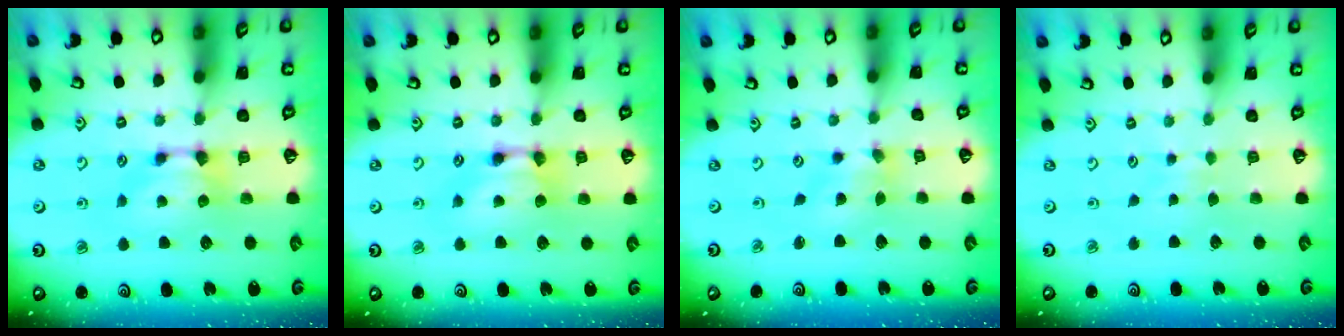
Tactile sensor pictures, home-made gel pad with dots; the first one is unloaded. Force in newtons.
{"total": 1.8, "press": 1.8, "slide": 0.1}
{"total": 1.5, "press": 1.1, "slide": 1.0}
{"total": 3.3, "press": 3.3, "slide": 0.4}